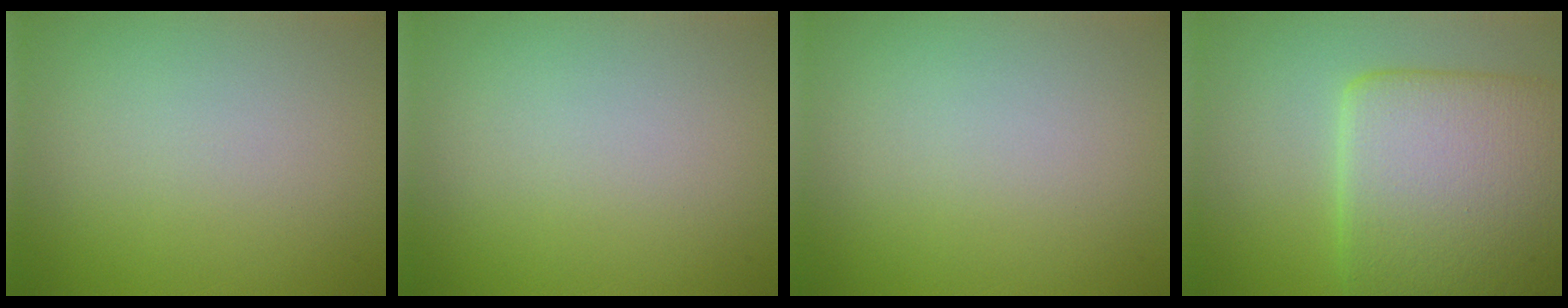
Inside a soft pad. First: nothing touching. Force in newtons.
{"total": 0.0}
{"total": 0.0}
{"total": 10.1, "press": 10.1, "slide": 0.6}